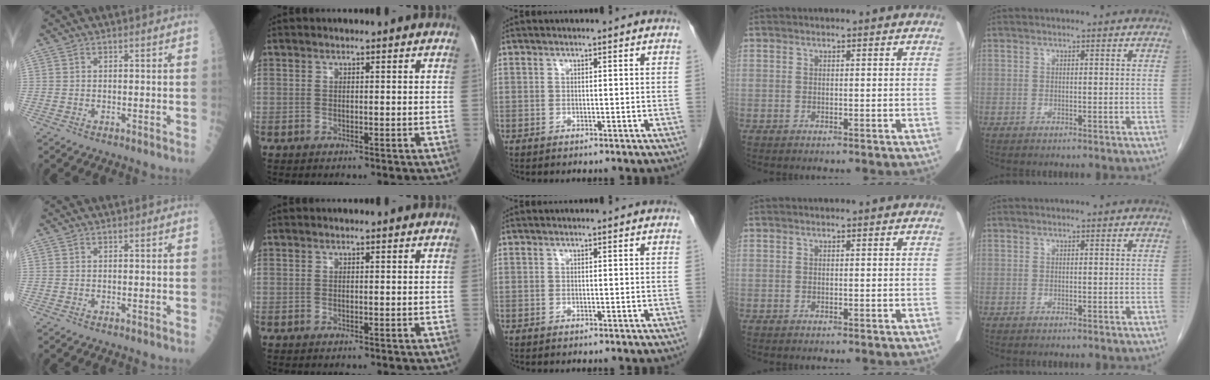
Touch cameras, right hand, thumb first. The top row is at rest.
{}